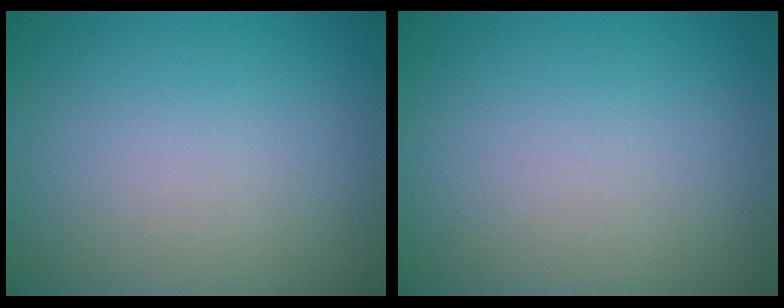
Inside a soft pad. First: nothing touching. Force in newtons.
{"total": 0.0}